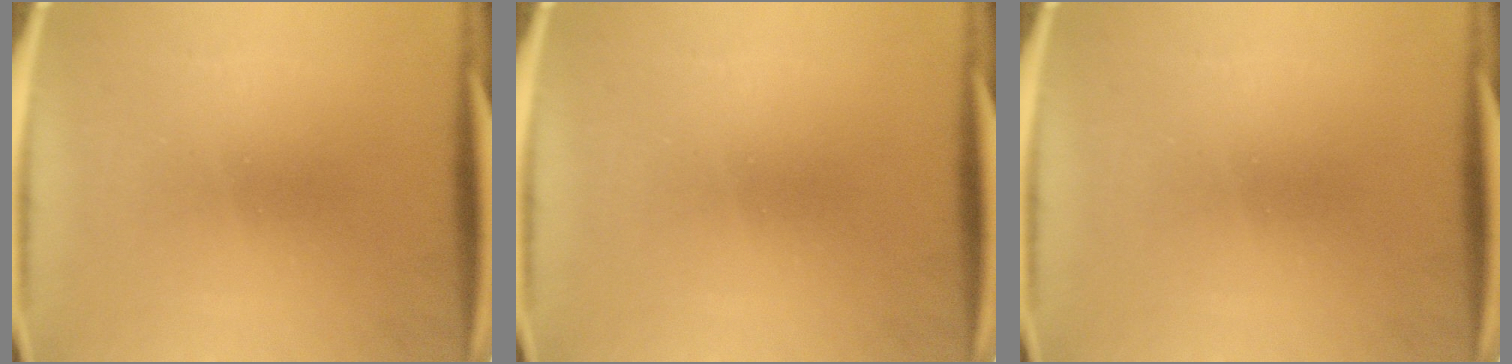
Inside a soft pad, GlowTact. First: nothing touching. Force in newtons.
{"total": 0.0}
{"total": 0.0}